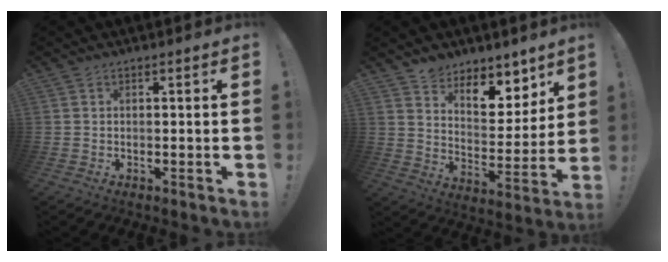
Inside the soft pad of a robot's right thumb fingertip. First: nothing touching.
{"total": 10.2, "force": [8.3, 4.8, 3.6], "torque": [-0.043, -0.073, 0.152]}